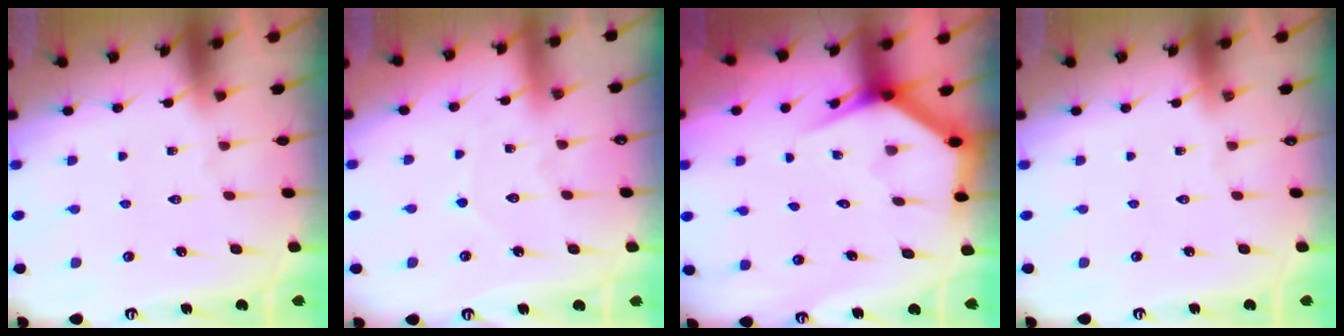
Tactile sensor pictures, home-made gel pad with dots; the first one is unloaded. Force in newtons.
{"total": 3.3, "press": 3.3, "slide": 0.4}
{"total": 4.0, "press": 4.0, "slide": 0.3}
{"total": 0.0}